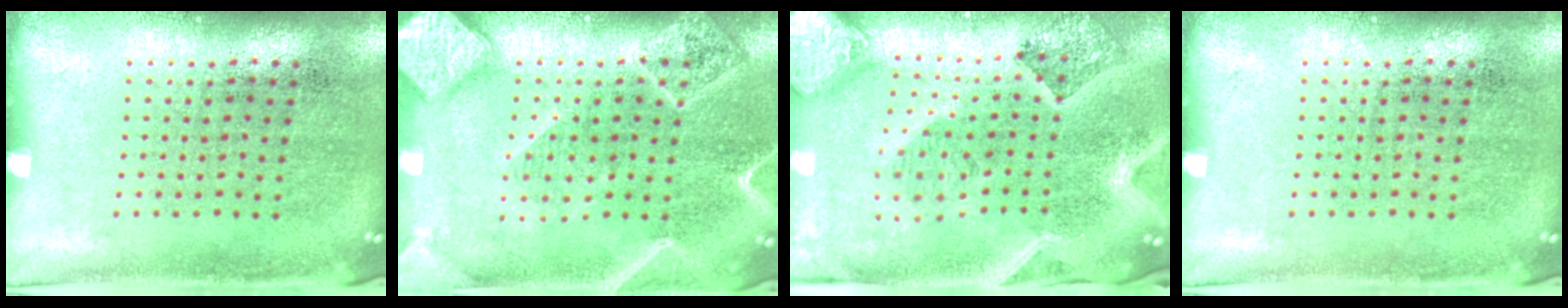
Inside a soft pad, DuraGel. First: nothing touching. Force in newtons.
{"total": 2.3, "press": 2.2, "slide": 0.3}
{"total": 2.8, "press": 2.5, "slide": 1.3}
{"total": 0.0}